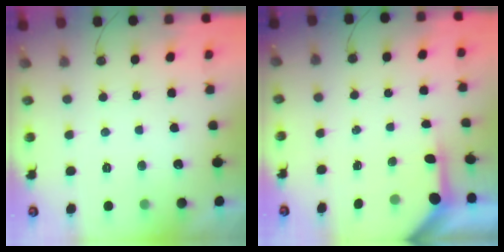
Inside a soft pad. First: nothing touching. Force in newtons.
{"total": 3.1, "press": 3.1, "slide": 0.4}